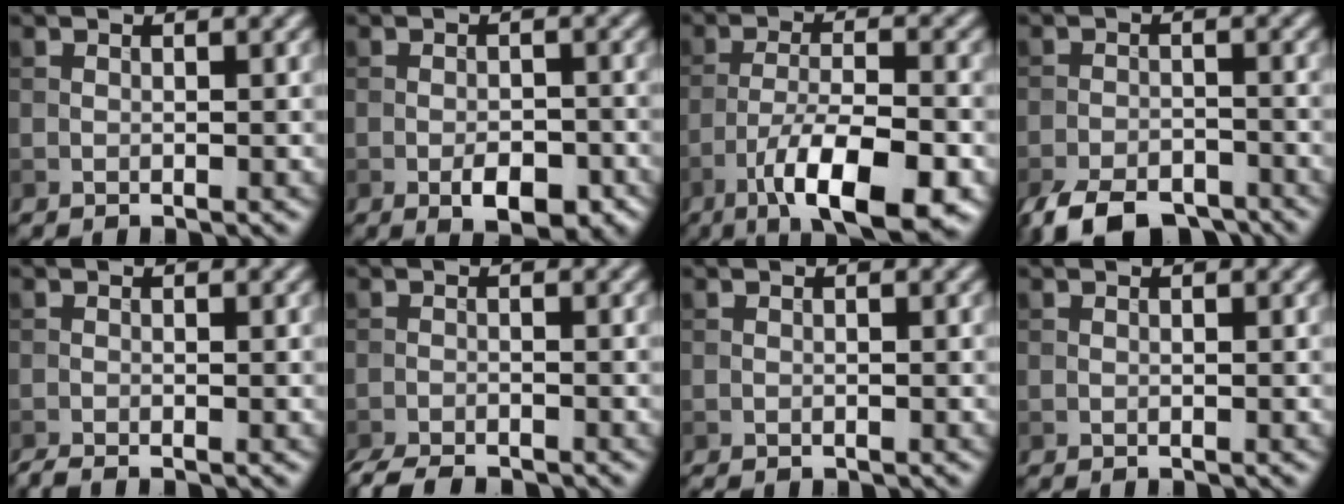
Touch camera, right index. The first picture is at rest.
{"total": 4.1, "force": [-1.9, 1.9, 3.1], "torque": [-0.046, -0.004, -0.027]}
{"total": 9.8, "force": [-5.5, 2.8, 7.6], "torque": [-0.127, -0.002, -0.092]}
{"total": 6.7, "force": [-5.2, 2.7, 3.2], "torque": [-0.047, -0.014, -0.094]}
{"total": 1.3, "force": [-1.0, 0.1, 0.7], "torque": [-0.013, -0.005, -0.023]}
{"total": 3.7, "force": [-3.3, 0.8, 1.5], "torque": [-0.028, -0.012, -0.063]}
{"total": 0.5, "force": [-0.4, 0.1, 0.3], "torque": [-0.006, -0.001, -0.006]}
{"total": 0.0}